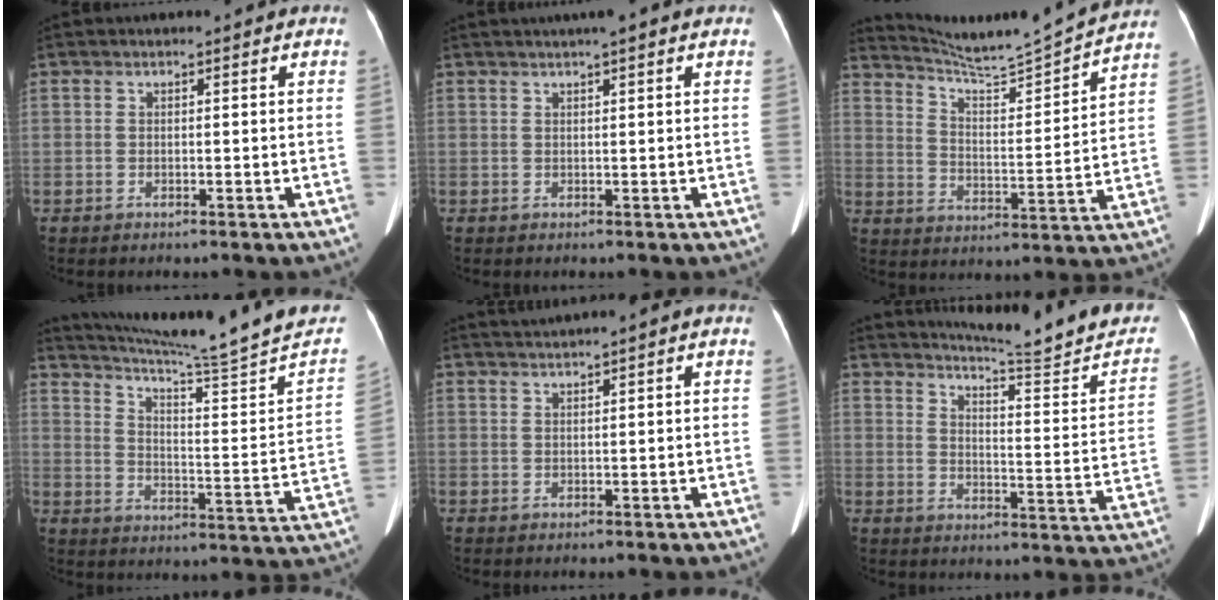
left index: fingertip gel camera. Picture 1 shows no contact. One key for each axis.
{"total": 2.8, "fx": 2.0, "fy": 0.0, "fz": 2.0, "tx": -0.029, "ty": 0.021, "tz": 0.028}
{"total": 14.9, "fx": 14.2, "fy": -1.7, "fz": 4.2, "tx": -0.081, "ty": -0.030, "tz": 0.211}
{"total": 22.6, "fx": 20.0, "fy": -1.4, "fz": 10.5, "tx": -0.165, "ty": -0.075, "tz": 0.266}
{"total": 1.7, "fx": 1.0, "fy": -0.1, "fz": 1.3, "tx": -0.029, "ty": 0.015, "tz": 0.023}
{"total": 17.8, "fx": 16.3, "fy": 0.0, "fz": 7.1, "tx": -0.100, "ty": -0.077, "tz": 0.198}